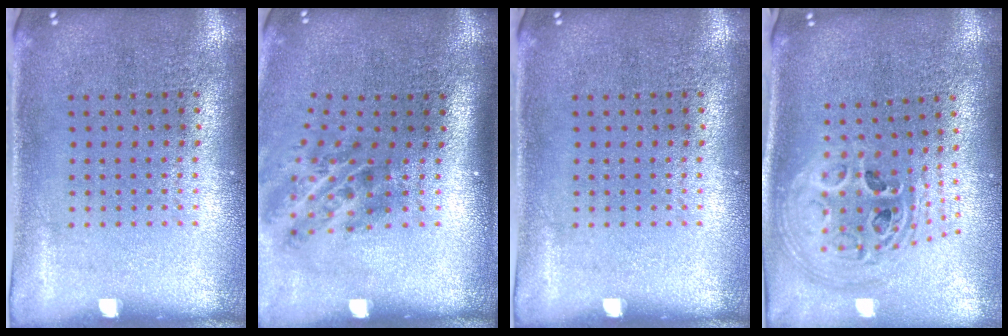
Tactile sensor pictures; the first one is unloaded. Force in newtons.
{"total": 2.1, "press": 1.3, "slide": 1.6}
{"total": 0.0}
{"total": 2.6, "press": 1.9, "slide": 1.8}